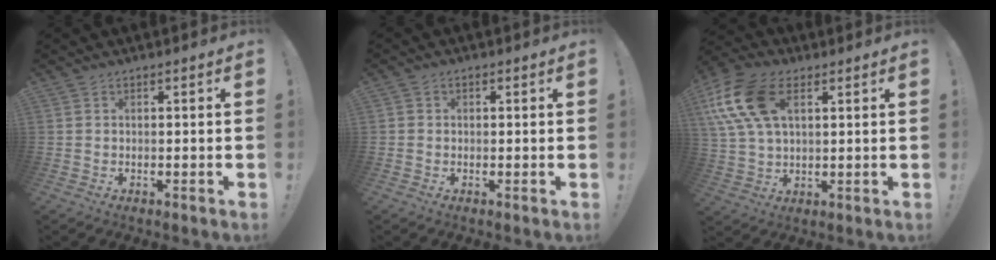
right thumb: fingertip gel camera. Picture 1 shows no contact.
{"total": 0.9, "force": [-0.3, 0.9, 0.3], "torque": [-0.005, 0.003, -0.006]}
{"total": 17.3, "force": [6.1, 10.3, 12.5], "torque": [-0.249, -0.006, 0.116]}